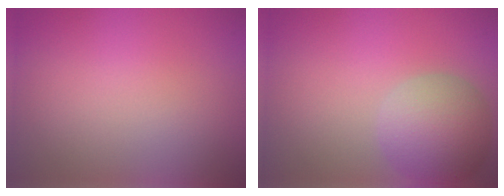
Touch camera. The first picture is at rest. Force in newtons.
{"total": 5.4, "press": 5.4, "slide": 0.5}